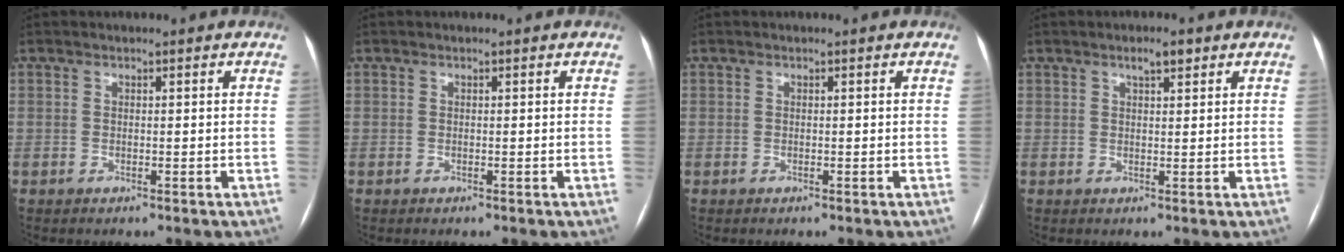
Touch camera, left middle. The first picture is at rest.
{"total": 0.0}
{"total": 0.0}
{"total": 2.4, "force": [1.5, 0.7, 1.7], "torque": [-0.030, 0.004, 0.024]}